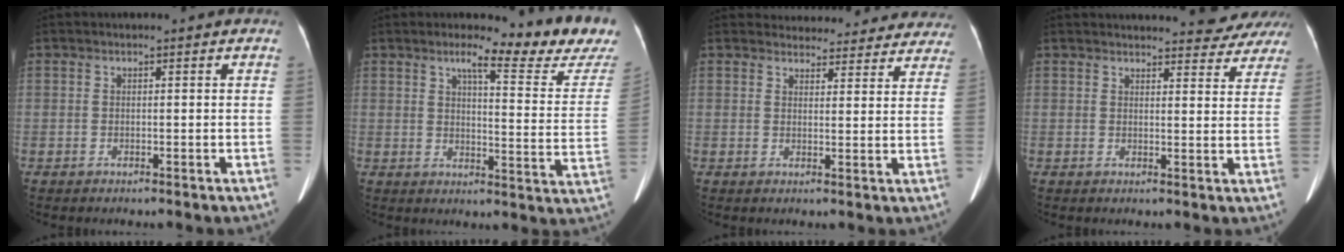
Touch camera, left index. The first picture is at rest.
{"total": 14.4, "force": [12.8, 1.0, 6.5], "torque": [-0.080, -0.064, 0.141]}
{"total": 17.6, "force": [16.5, 5.5, 2.4], "torque": [-0.010, -0.008, 0.180]}
{"total": 17.5, "force": [16.5, 4.3, 3.4], "torque": [-0.032, -0.016, 0.178]}